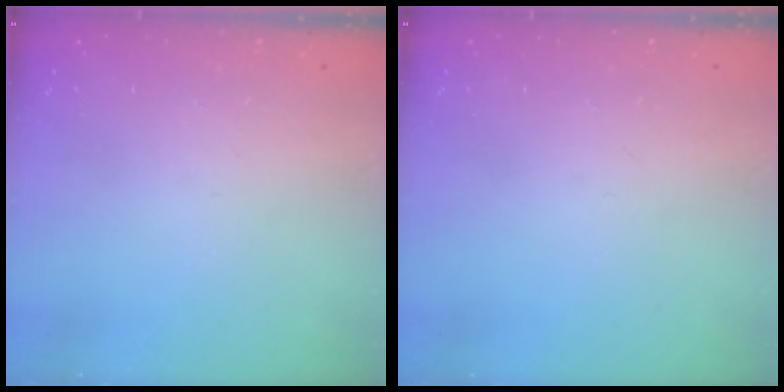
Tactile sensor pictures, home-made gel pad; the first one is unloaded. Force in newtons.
{"total": 0.0}